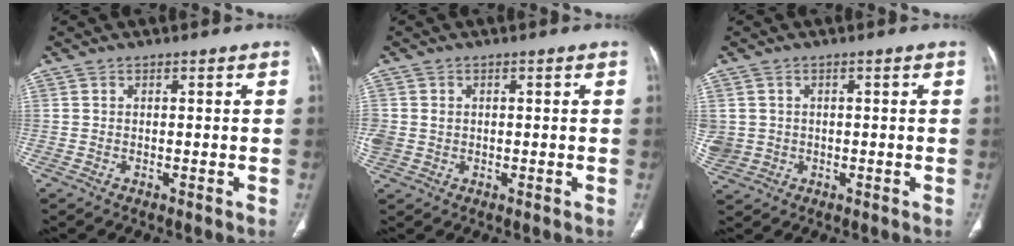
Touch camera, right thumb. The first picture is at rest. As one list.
[{"total": 3.3, "force": [0.1, 2.9, 1.7], "torque": [-0.046, 0.007, 0.012]}, {"total": 4.8, "force": [-0.2, 4.5, 1.7], "torque": [-0.044, 0.008, 0.011]}]